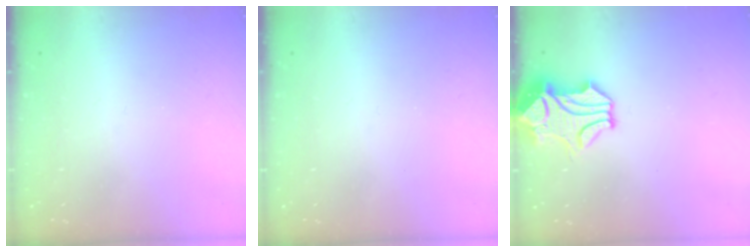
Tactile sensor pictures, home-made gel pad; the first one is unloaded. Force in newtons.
{"total": 0.0}
{"total": 1.7, "press": 1.1, "slide": 1.3}